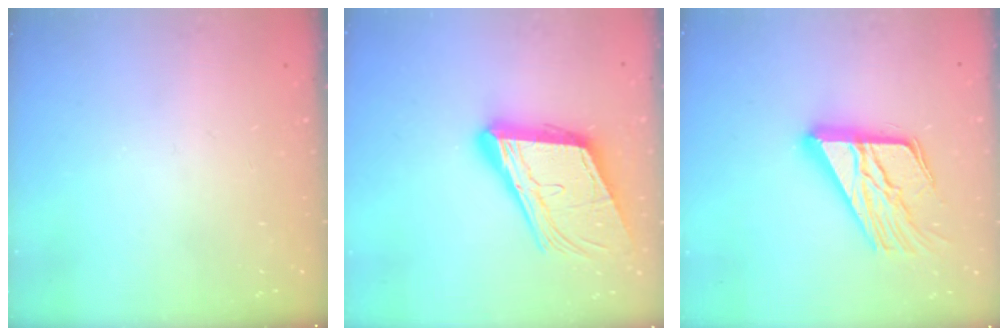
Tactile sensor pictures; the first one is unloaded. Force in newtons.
{"total": 19.0, "press": 18.8, "slide": 3.0}
{"total": 20.2, "press": 20.1, "slide": 2.3}